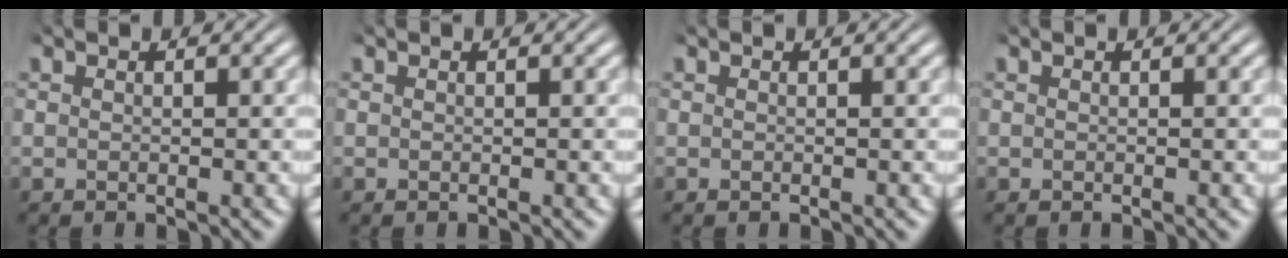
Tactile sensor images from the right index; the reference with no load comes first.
{"total": 0.0}
{"total": 0.0}
{"total": 0.0}